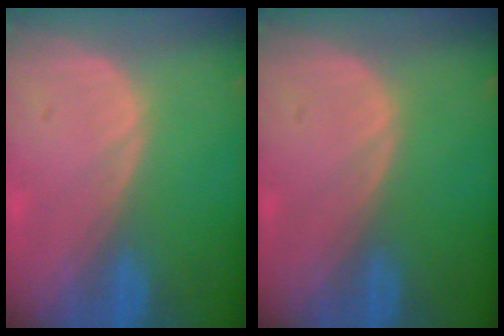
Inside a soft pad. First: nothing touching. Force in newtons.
{"total": 0.0}